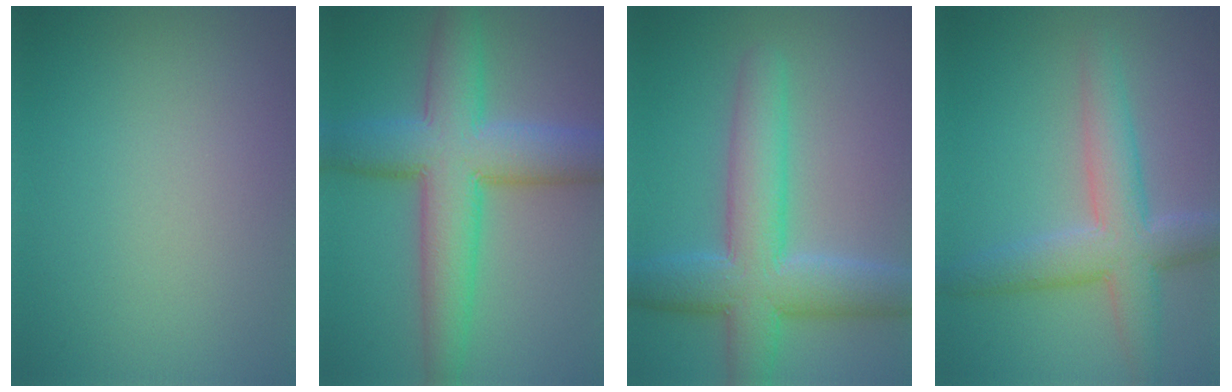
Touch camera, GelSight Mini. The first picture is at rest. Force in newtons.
{"total": 9.6, "press": 9.5, "slide": 0.2}
{"total": 8.0, "press": 8.0, "slide": 0.4}
{"total": 5.8, "press": 5.8, "slide": 0.3}